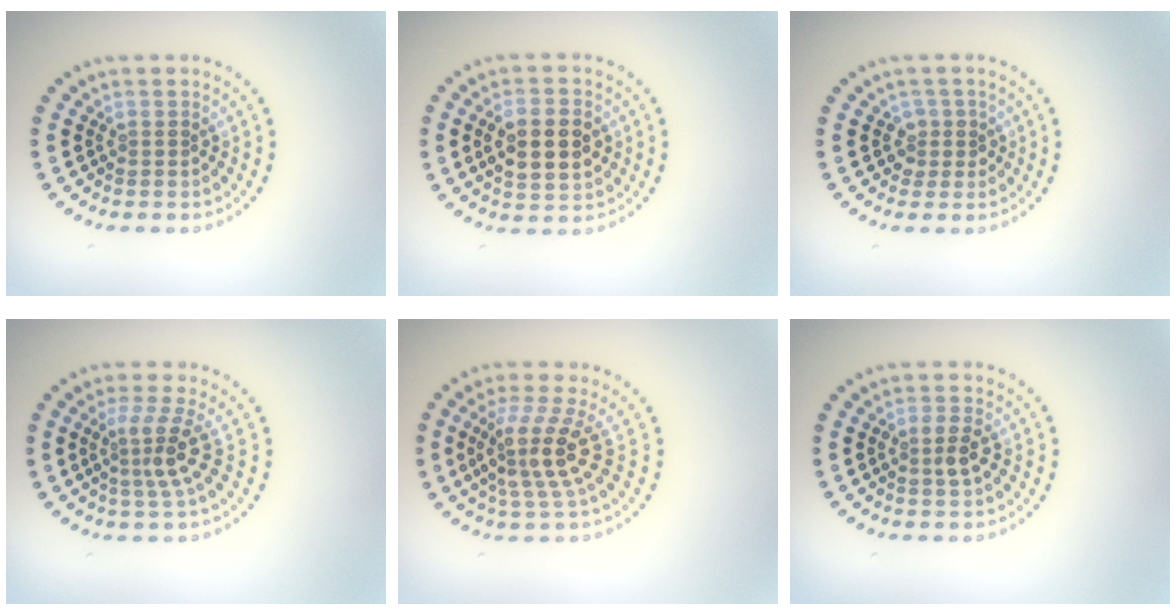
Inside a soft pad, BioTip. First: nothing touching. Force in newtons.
{"total": 5.2, "press": 5.2, "slide": 0.5}
{"total": 1.7, "press": 1.3, "slide": 1.0}
{"total": 3.1, "press": 2.2, "slide": 2.2}
{"total": 4.3, "press": 3.3, "slide": 2.8}
{"total": 2.0, "press": 2.0, "slide": 0.4}